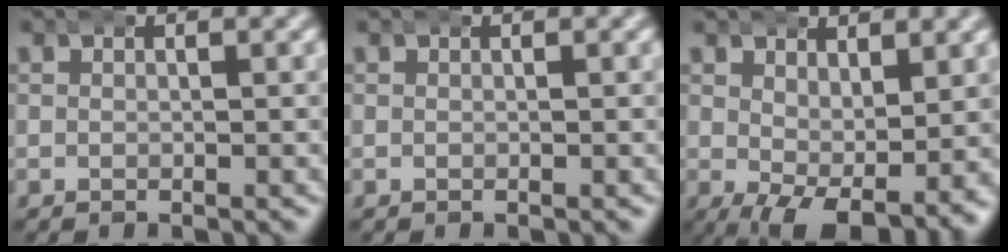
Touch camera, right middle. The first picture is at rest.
{"total": 0.0}
{"total": 6.9, "force": [-1.3, 3.5, 5.8], "torque": [-0.086, -0.037, -0.001]}